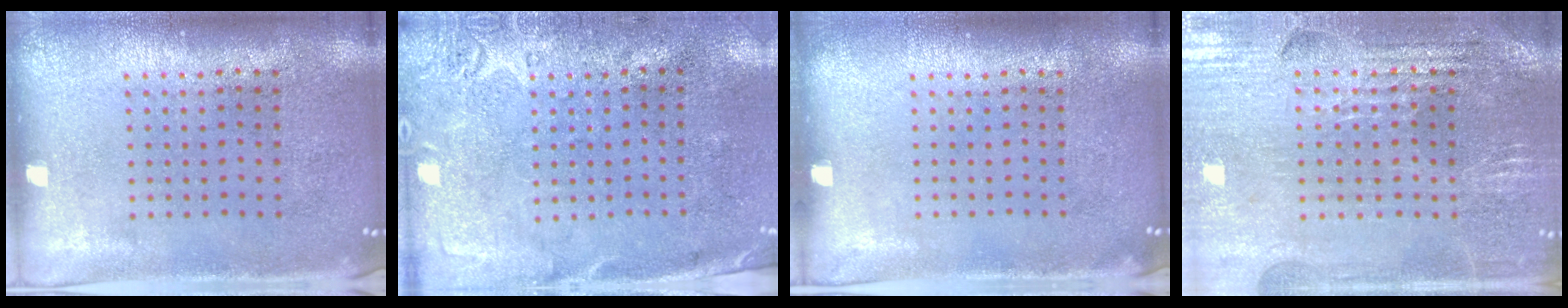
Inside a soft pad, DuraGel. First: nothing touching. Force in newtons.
{"total": 2.8, "press": 2.2, "slide": 1.7}
{"total": 0.0}
{"total": 2.9, "press": 2.9, "slide": 0.5}